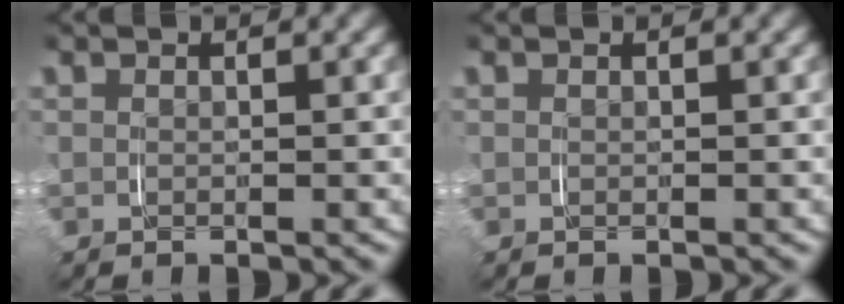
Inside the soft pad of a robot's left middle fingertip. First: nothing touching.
{"total": 0.0}